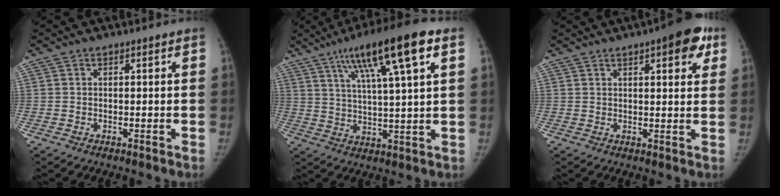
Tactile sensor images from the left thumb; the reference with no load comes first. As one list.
[{"total": 16.3, "force": [8.0, 2.4, 14.0], "torque": [-0.229, -0.007, 0.131]}, {"total": 8.5, "force": [4.2, 3.0, 6.8], "torque": [-0.061, -0.009, 0.047]}]